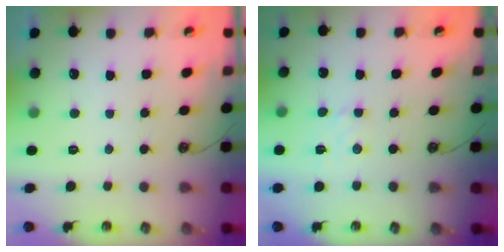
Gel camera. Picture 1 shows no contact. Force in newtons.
{"total": 3.0, "press": 3.0, "slide": 0.5}